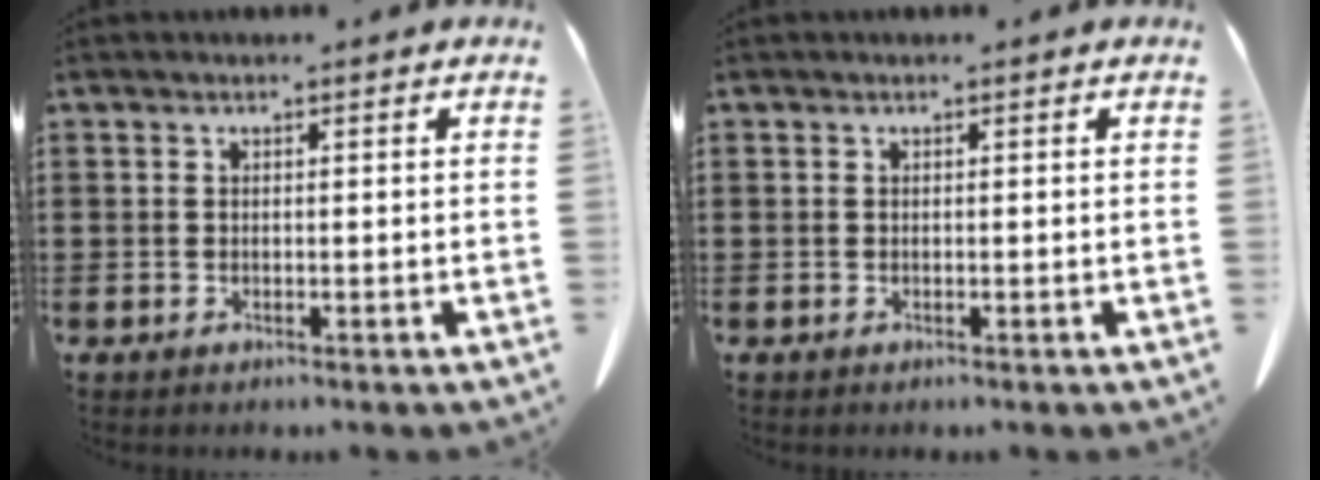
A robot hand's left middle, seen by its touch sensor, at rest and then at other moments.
{"total": 0.0}